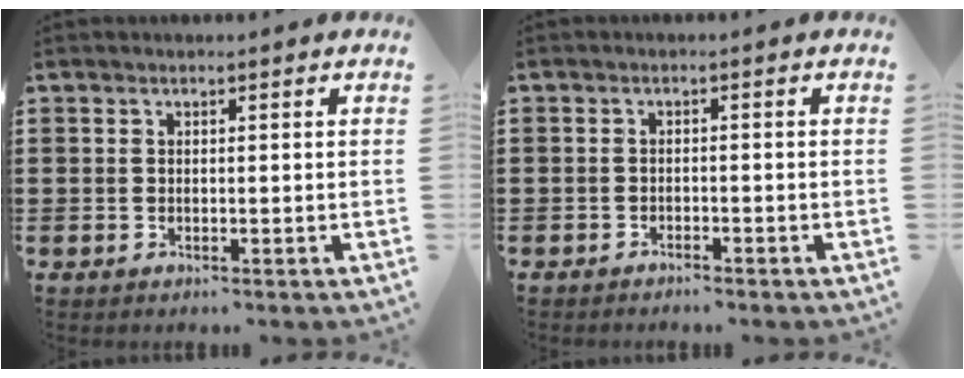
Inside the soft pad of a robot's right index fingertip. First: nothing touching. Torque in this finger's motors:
{"motor_torque": [0.10, 0.27, 0.03, -0.02]}